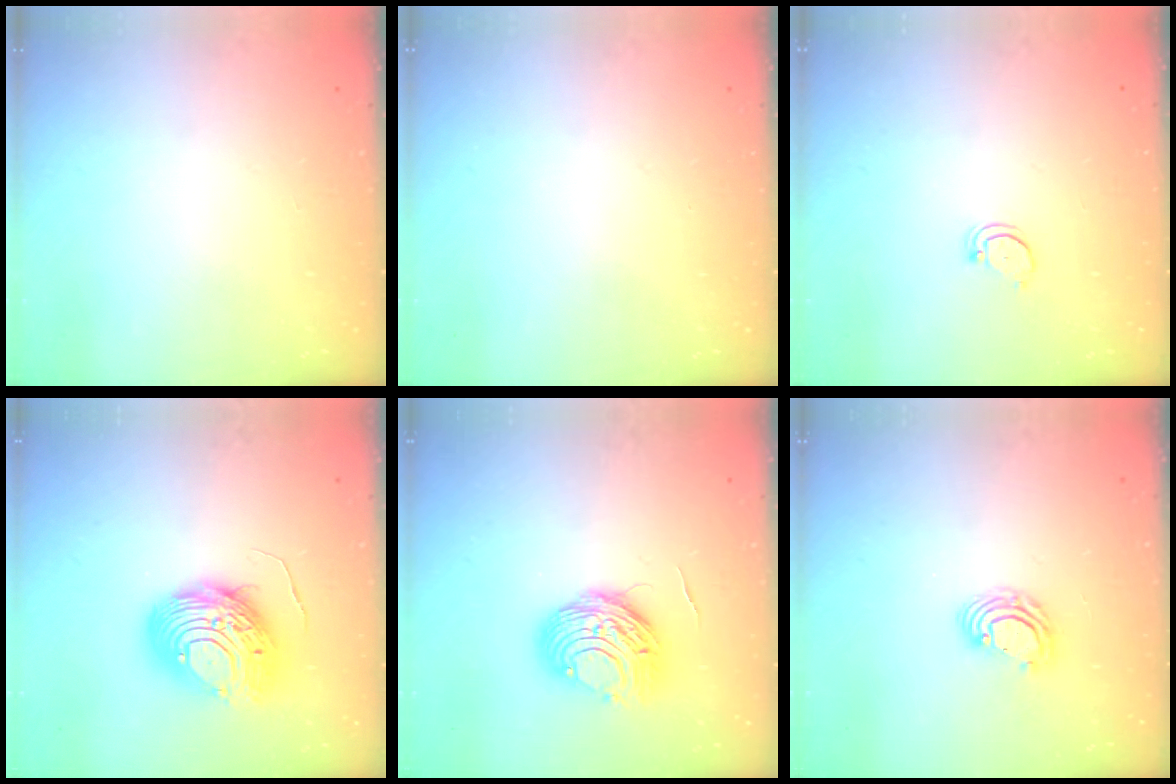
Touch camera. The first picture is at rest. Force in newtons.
{"total": 0.0}
{"total": 2.5, "press": 2.5, "slide": 0.2}
{"total": 12.5, "press": 12.4, "slide": 1.3}
{"total": 10.1, "press": 10.1, "slide": 0.8}
{"total": 6.3, "press": 6.3, "slide": 0.8}